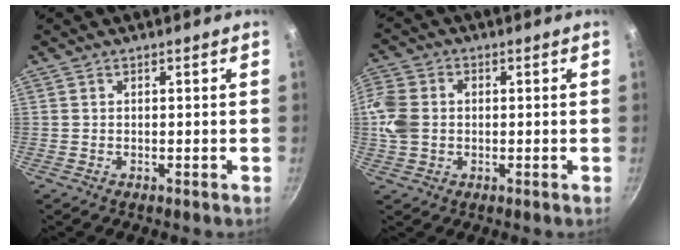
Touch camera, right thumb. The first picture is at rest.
{"total": 7.9, "force": [0.0, 6.2, 4.9], "torque": [-0.099, 0.006, -0.013]}